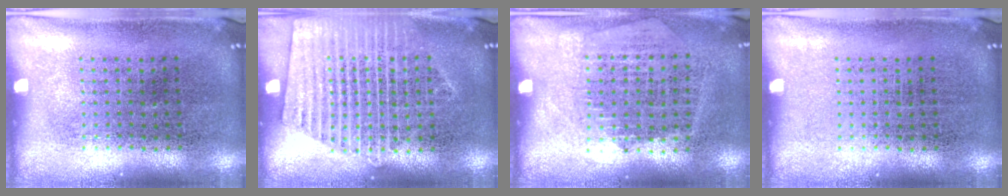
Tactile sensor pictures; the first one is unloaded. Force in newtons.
{"total": 1.8, "press": 1.7, "slide": 0.3}
{"total": 1.2, "press": 1.1, "slide": 0.5}
{"total": 0.0}